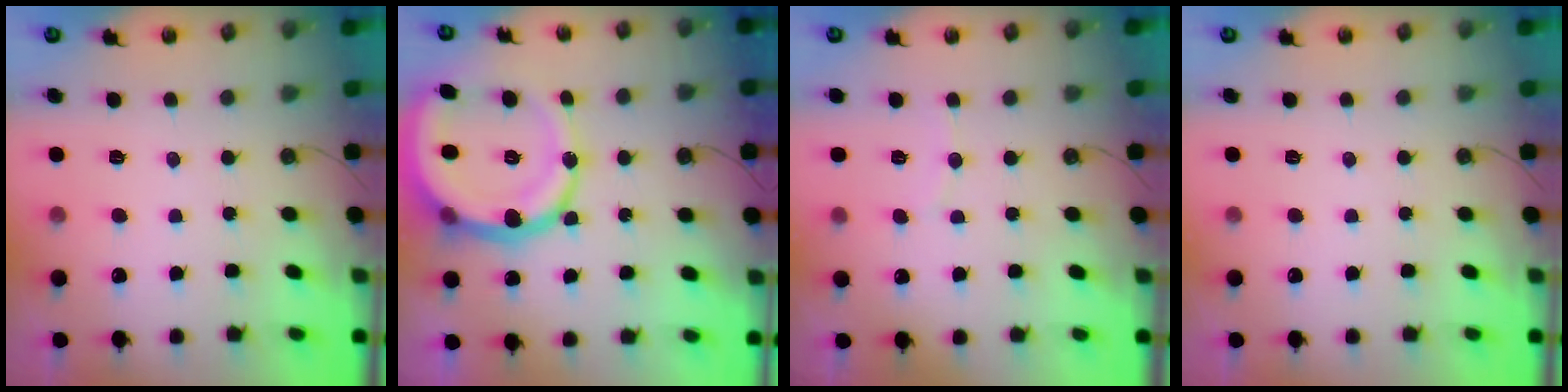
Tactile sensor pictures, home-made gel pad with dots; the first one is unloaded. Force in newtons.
{"total": 23.3, "press": 23.0, "slide": 3.8}
{"total": 5.3, "press": 5.2, "slide": 1.1}
{"total": 0.0}